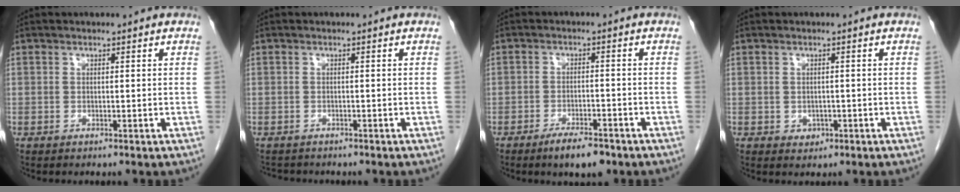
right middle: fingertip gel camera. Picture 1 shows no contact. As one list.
[{"total": 2.6, "force": [-2.3, 1.0, 0.5], "torque": [-0.008, -0.004, -0.031]}, {"total": 5.1, "force": [-3.6, 1.5, 3.2], "torque": [-0.056, -0.001, -0.056]}, {"total": 1.4, "force": [-0.4, 1.2, 0.6], "torque": [-0.007, 0.003, -0.001]}]